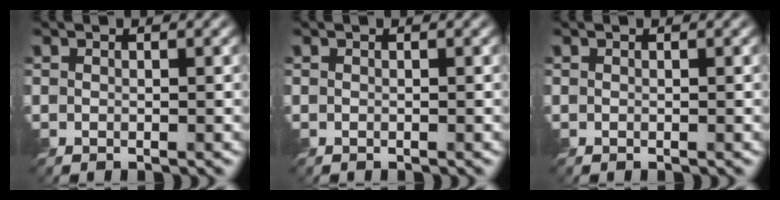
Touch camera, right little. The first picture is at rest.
{"total": 0.0}
{"total": 0.0}